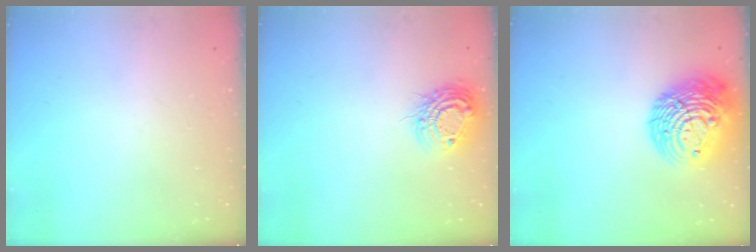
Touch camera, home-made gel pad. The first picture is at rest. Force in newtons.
{"total": 11.3, "press": 11.3, "slide": 0.6}
{"total": 17.3, "press": 17.1, "slide": 2.2}